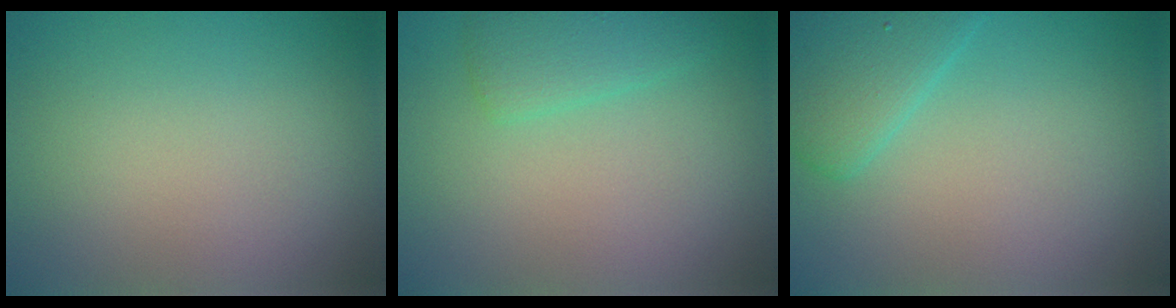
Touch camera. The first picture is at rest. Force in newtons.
{"total": 2.4, "press": 2.4, "slide": 0.3}
{"total": 3.5, "press": 3.5, "slide": 0.2}